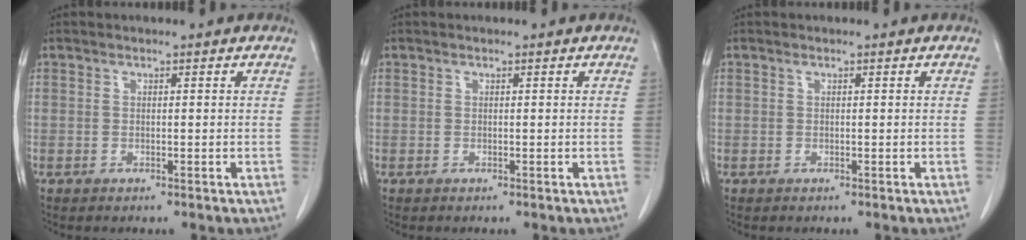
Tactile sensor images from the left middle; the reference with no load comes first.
{"total": 0.0}
{"total": 0.0}